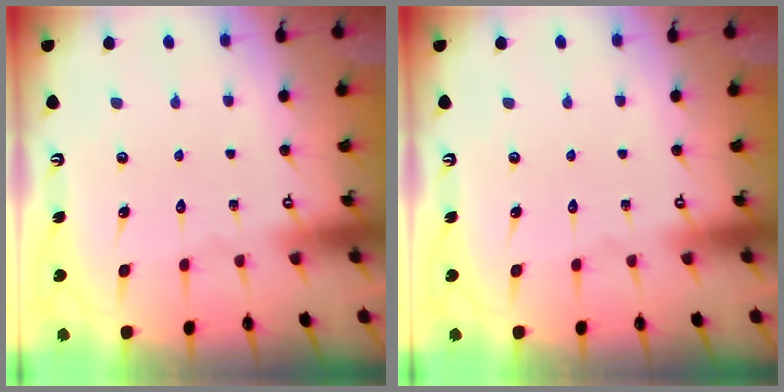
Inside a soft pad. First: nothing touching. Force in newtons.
{"total": 0.0}